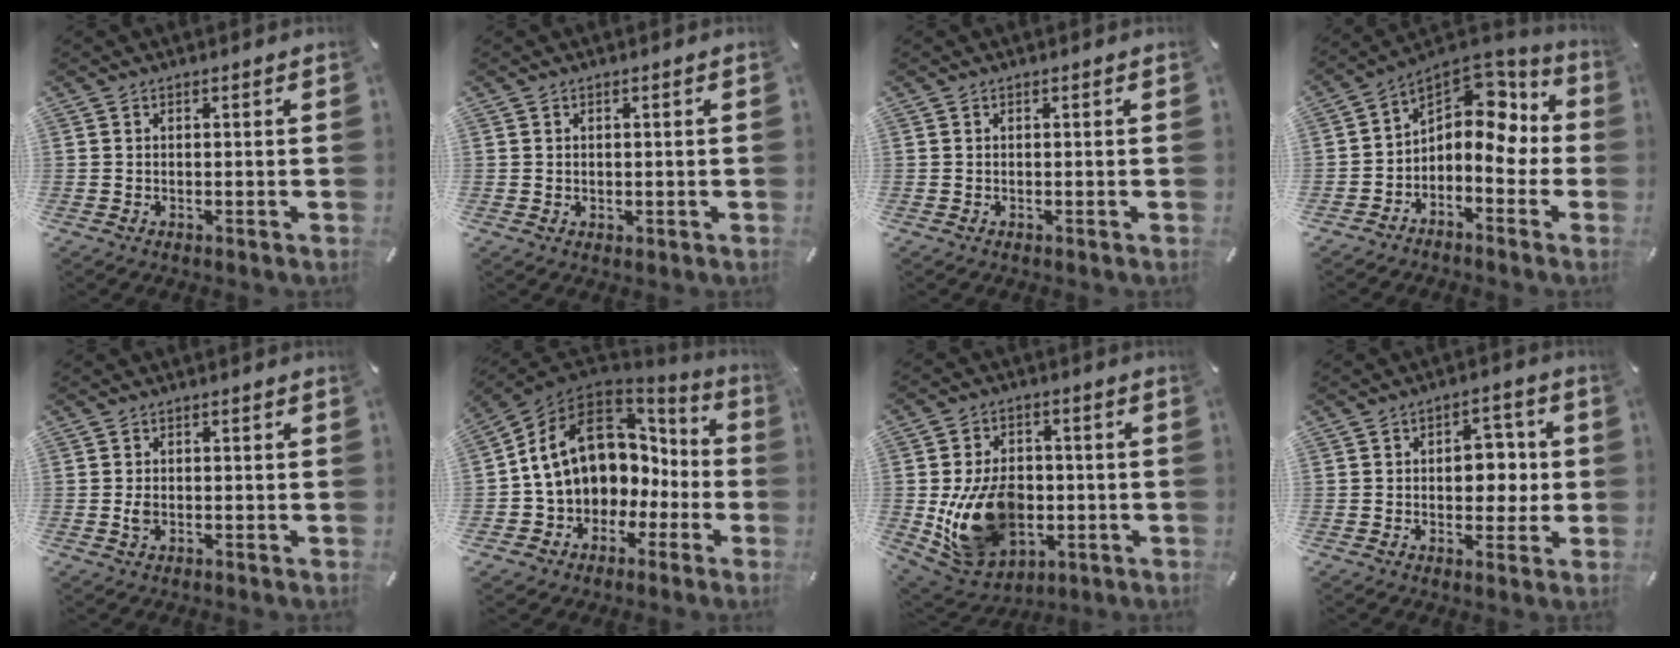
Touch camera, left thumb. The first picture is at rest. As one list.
[{"total": 0.9, "force": [0.2, 0.9, 0.2], "torque": [-0.003, 0.005, 0.002]}, {"total": 0.0}, {"total": 9.8, "force": [1.8, 7.2, 6.4], "torque": [-0.066, -0.034, 0.030]}, {"total": 2.0, "force": [-0.3, 1.3, 1.5], "torque": [-0.037, -0.001, -0.008]}, {"total": 16.0, "force": [3.6, 12.6, 9.3], "torque": [-0.202, -0.019, 0.072]}, {"total": 17.0, "force": [-2.4, 12.9, 10.8], "torque": [-0.208, -0.001, -0.036]}, {"total": 8.1, "force": [0.1, 5.7, 5.8], "torque": [-0.065, -0.001, -0.006]}]